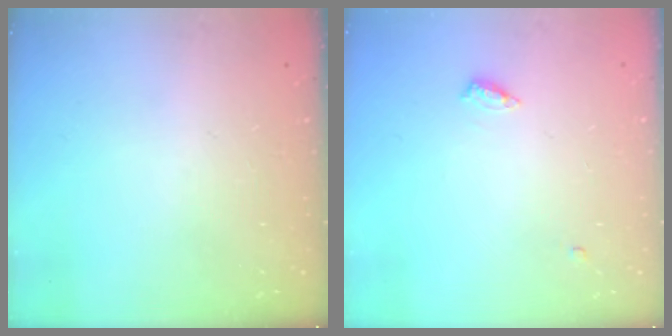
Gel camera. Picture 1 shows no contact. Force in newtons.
{"total": 4.5, "press": 4.5, "slide": 0.4}